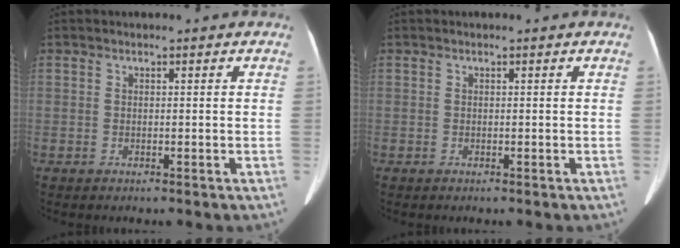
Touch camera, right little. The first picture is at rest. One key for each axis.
{"total": 0.0}